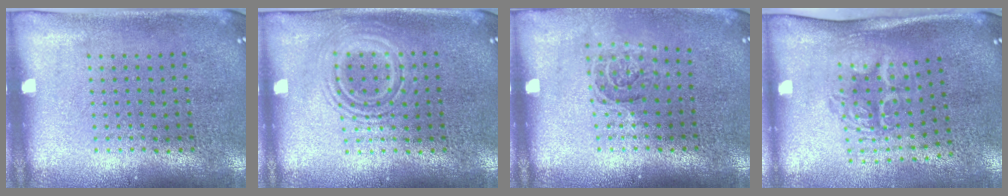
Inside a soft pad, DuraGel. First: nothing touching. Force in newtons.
{"total": 1.4, "press": 1.4, "slide": 0.2}
{"total": 1.4, "press": 1.1, "slide": 0.8}
{"total": 1.7, "press": 1.3, "slide": 1.2}